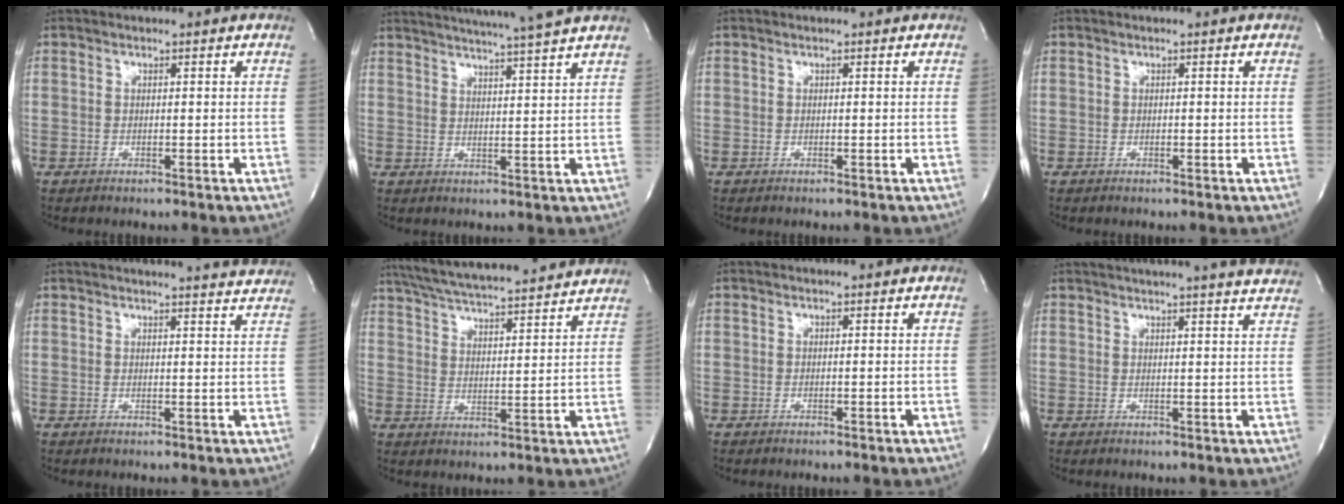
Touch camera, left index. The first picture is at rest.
{"total": 12.7, "force": [11.3, -1.8, 5.6], "torque": [-0.097, -0.018, 0.151]}
{"total": 0.0}
{"total": 0.0}
{"total": 11.4, "force": [11.1, 0.0, 2.9], "torque": [-0.034, -0.025, 0.115]}
{"total": 19.5, "force": [17.6, 1.6, 8.3], "torque": [-0.147, 0.031, 0.259]}
{"total": 0.0}
{"total": 17.7, "force": [16.2, 0.1, 7.1], "torque": [-0.113, -0.006, 0.193]}